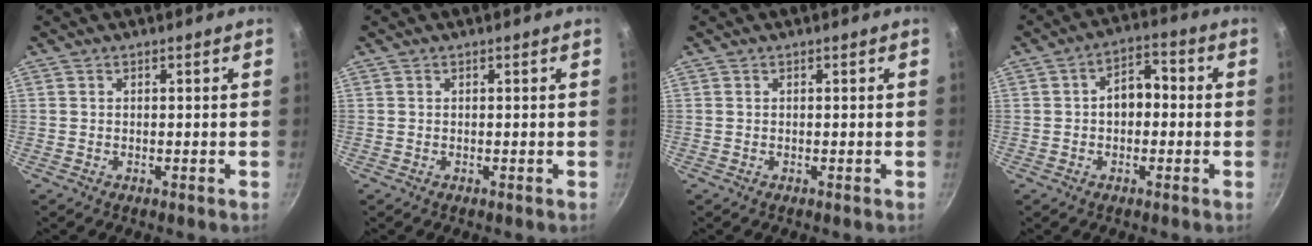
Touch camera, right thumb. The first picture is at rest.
{"total": 0.0}
{"total": 0.0}
{"total": 6.6, "force": [-0.1, 4.4, 5.0], "torque": [-0.061, 0.025, -0.014]}